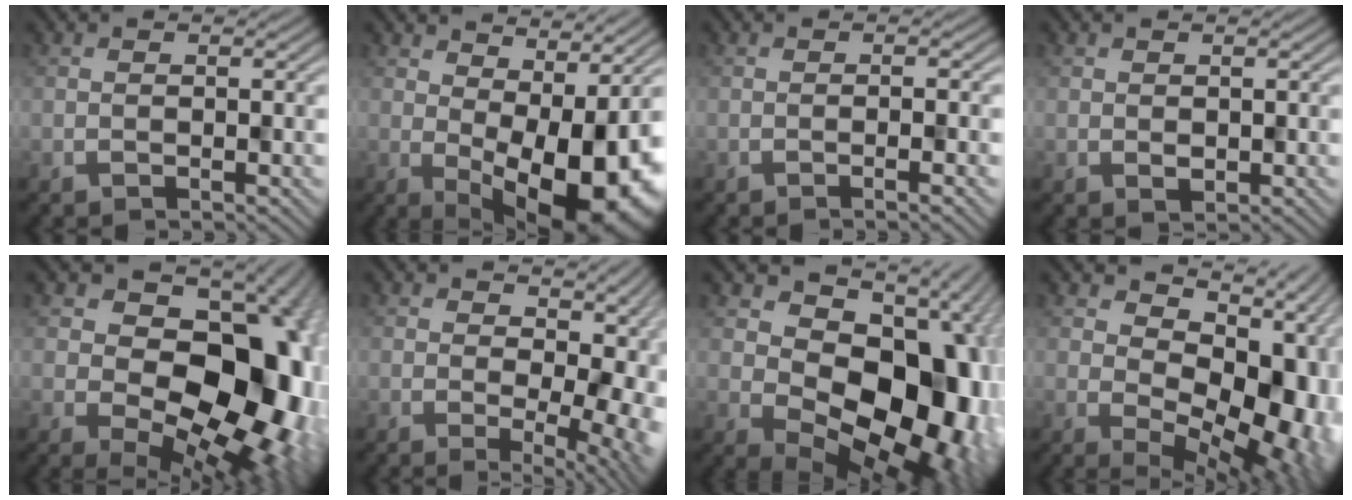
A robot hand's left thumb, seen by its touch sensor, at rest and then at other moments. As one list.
[{"total": 12.4, "force": [0.1, 5.8, 11.0], "torque": [-0.145, -0.010, 0.023]}, {"total": 2.5, "force": [-0.7, 0.2, 2.4], "torque": [-0.030, 0.007, -0.017]}, {"total": 1.0, "force": [0.2, 0.8, 0.6], "torque": [-0.013, -0.003, 0.006]}, {"total": 17.7, "force": [0.6, 12.1, 13.0], "torque": [-0.120, -0.003, 0.023]}, {"total": 11.1, "force": [0.6, 5.8, 9.4], "torque": [-0.100, -0.009, 0.034]}, {"total": 16.3, "force": [0.9, 11.2, 11.9], "torque": [-0.111, -0.025, 0.032]}, {"total": 14.9, "force": [2.3, 9.1, 11.6], "torque": [-0.124, -0.013, 0.065]}]